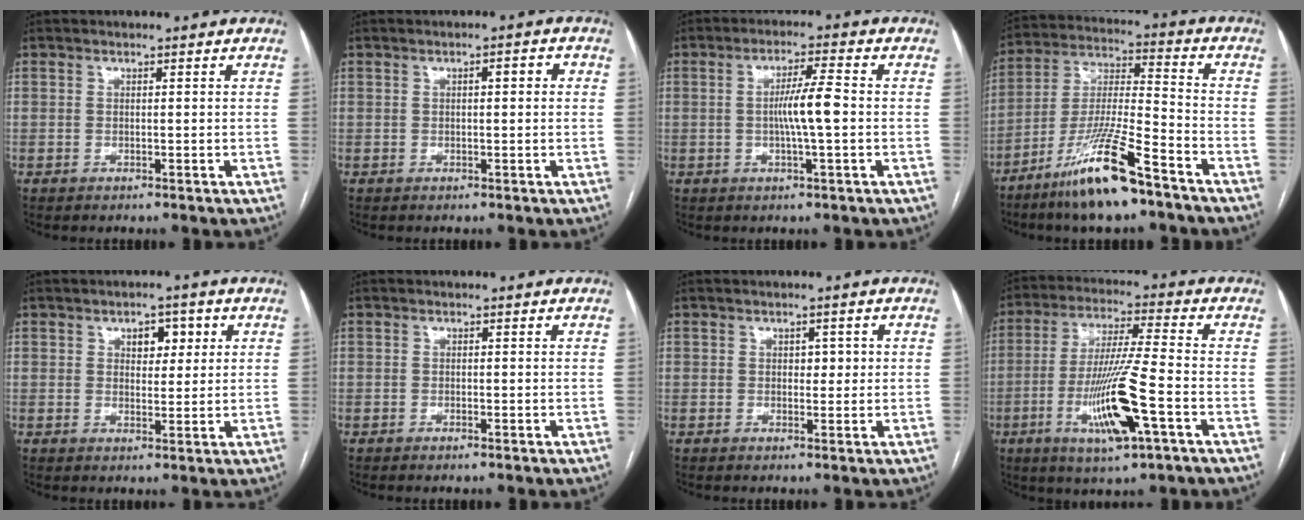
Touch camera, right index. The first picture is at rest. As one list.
[{"total": 2.2, "force": [0.4, 0.7, 2.0], "torque": [-0.030, 0.011, 0.005]}, {"total": 5.8, "force": [-0.4, 0.0, 5.8], "torque": [-0.107, 0.004, -0.010]}, {"total": 14.6, "force": [-9.7, 1.2, 10.9], "torque": [-0.220, -0.023, -0.179]}, {"total": 4.2, "force": [1.7, 2.4, 3.0], "torque": [-0.038, 0.009, 0.025]}, {"total": 0.6, "force": [-0.5, 0.0, 0.3], "torque": [-0.008, -0.001, -0.006]}, {"total": 1.9, "force": [0.3, 1.3, 1.4], "torque": [-0.016, 0.004, 0.003]}, {"total": 13.5, "force": [-4.7, 0.4, 12.6], "torque": [-0.250, -0.014, -0.083]}]